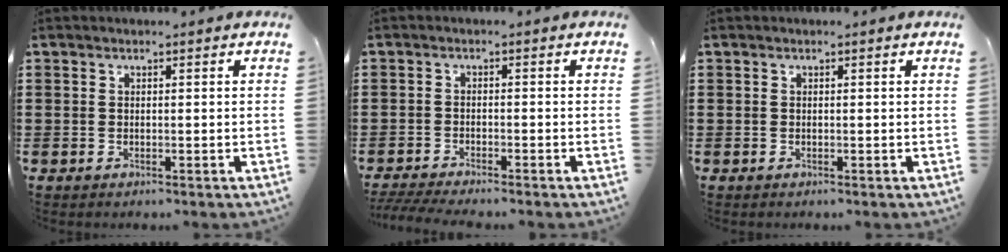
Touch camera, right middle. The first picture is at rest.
{"total": 2.8, "force": [-2.7, 0.0, 0.8], "torque": [-0.030, -0.008, -0.059]}
{"total": 0.0}